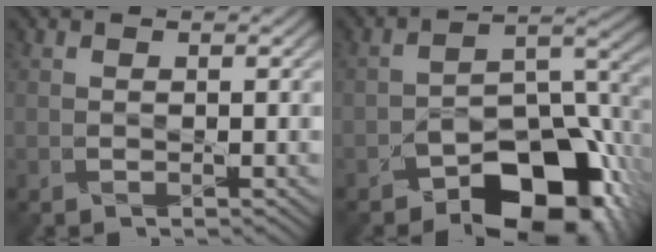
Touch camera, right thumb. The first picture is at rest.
{"total": 13.2, "force": [-8.5, 6.3, 7.9], "torque": [-0.106, -0.007, -0.146]}